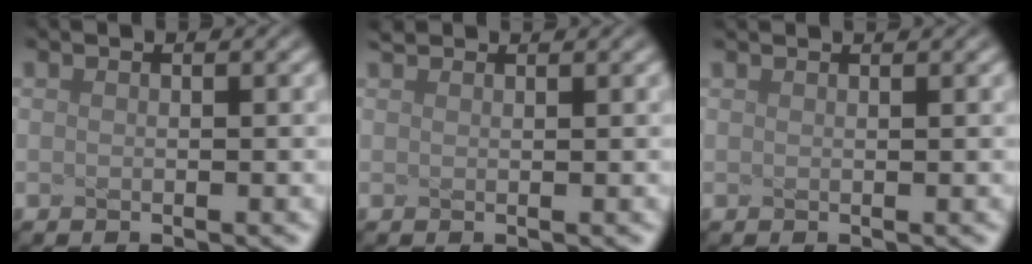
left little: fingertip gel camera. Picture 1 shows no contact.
{"total": 1.2, "force": [1.2, 0.2, 0.2], "torque": [-0.005, 0.006, 0.018]}
{"total": 1.1, "force": [1.0, 0.2, 0.3], "torque": [-0.002, 0.000, 0.004]}